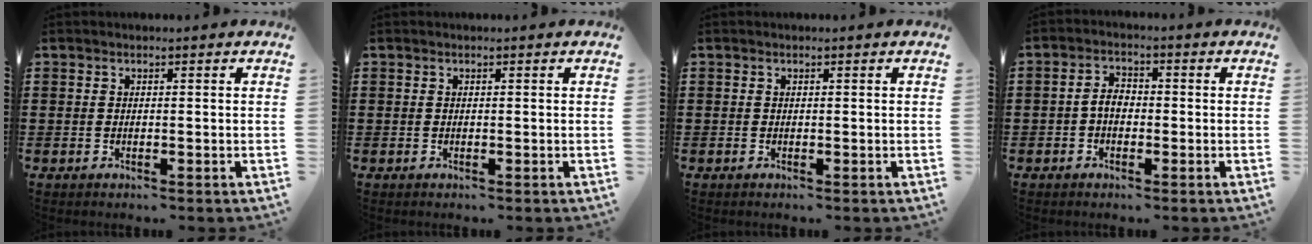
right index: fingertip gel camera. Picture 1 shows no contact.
{"total": 0.0}
{"total": 0.0}
{"total": 3.0, "force": [-0.7, 1.8, 2.3], "torque": [-0.058, -0.002, -0.019]}